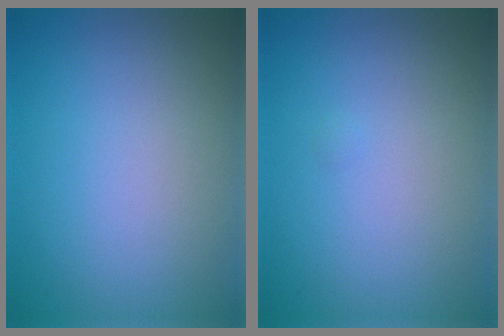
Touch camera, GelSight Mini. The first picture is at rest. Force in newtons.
{"total": 0.0}